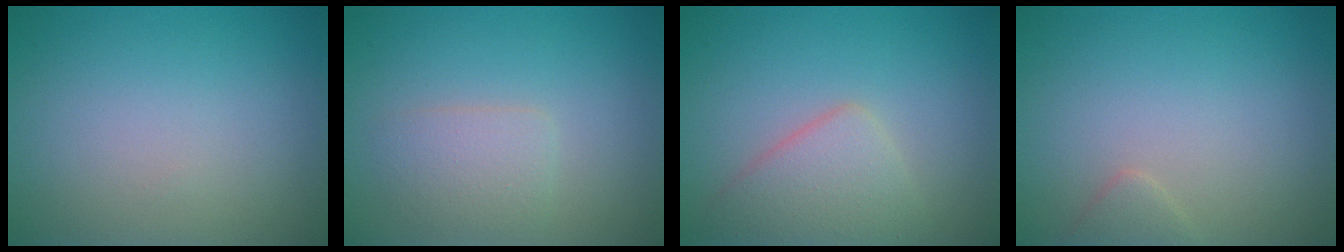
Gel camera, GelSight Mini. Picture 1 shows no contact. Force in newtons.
{"total": 2.3, "press": 2.3, "slide": 0.1}
{"total": 3.6, "press": 3.6, "slide": 0.2}
{"total": 1.2, "press": 1.2, "slide": 0.1}